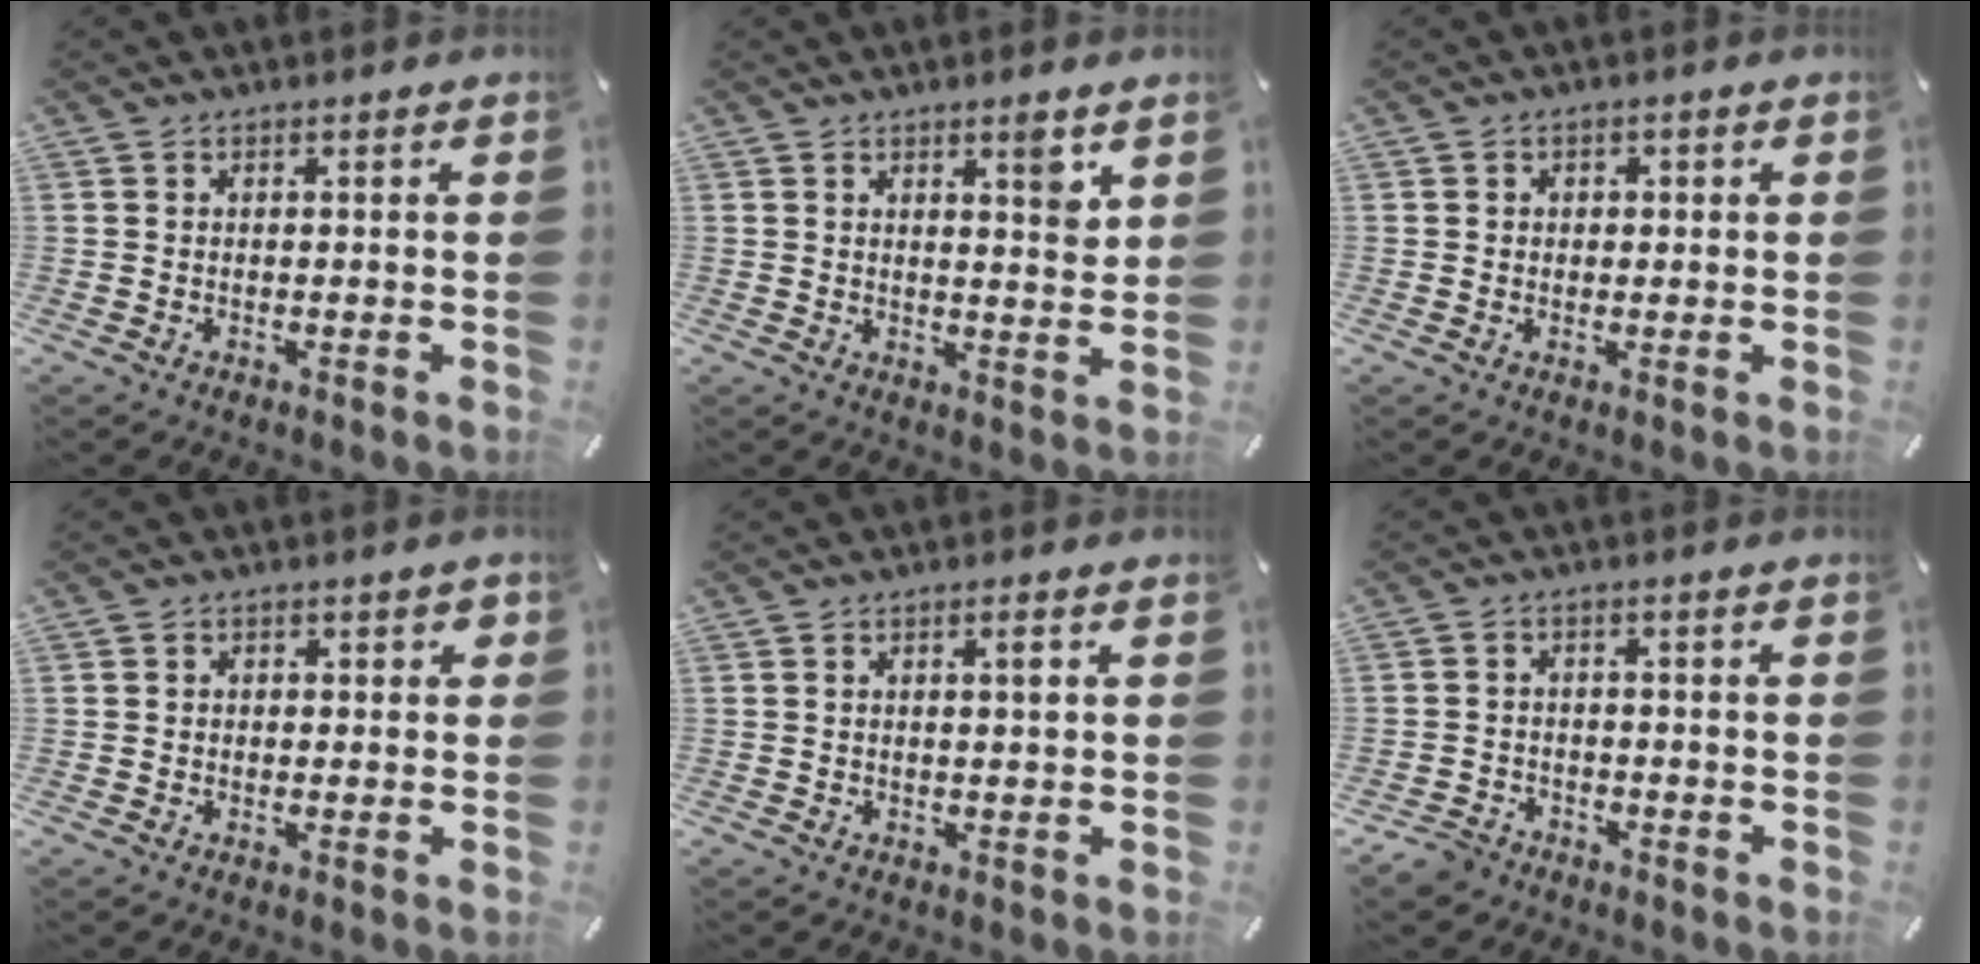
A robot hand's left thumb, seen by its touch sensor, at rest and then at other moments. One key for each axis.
{"total": 5.4, "fx": 3.1, "fy": 1.2, "fz": 4.2, "tx": -0.049, "ty": -0.025, "tz": 0.044}
{"total": 1.6, "fx": -0.1, "fy": 1.5, "fz": 0.4, "tx": -0.003, "ty": 0.003, "tz": -0.007}
{"total": 1.6, "fx": -0.3, "fy": 1.4, "fz": 0.7, "tx": -0.005, "ty": 0.004, "tz": -0.009}
{"total": 2.0, "fx": 0.6, "fy": 0.3, "fz": 1.9, "tx": -0.037, "ty": 0.002, "tz": 0.008}
{"total": 4.0, "fx": -3.0, "fy": 2.5, "fz": 1.0, "tx": -0.027, "ty": 0.015, "tz": -0.060}